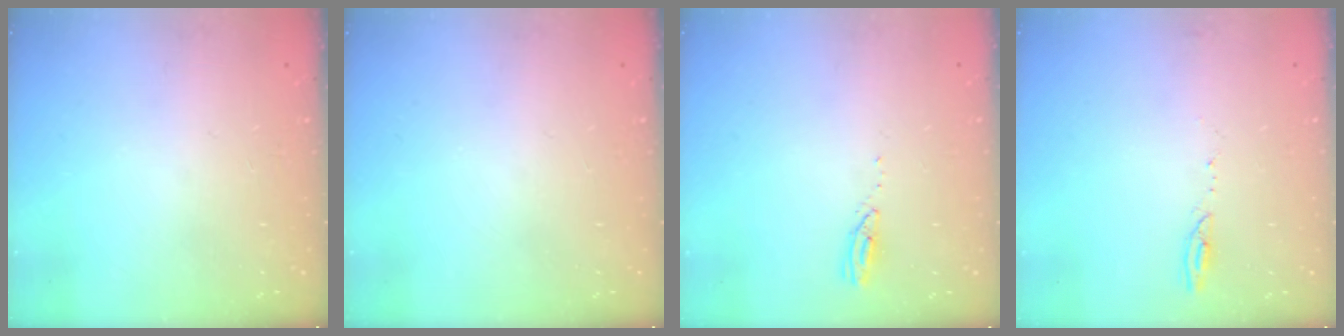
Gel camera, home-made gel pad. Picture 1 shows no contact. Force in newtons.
{"total": 0.0}
{"total": 2.8, "press": 2.8, "slide": 0.4}
{"total": 3.8, "press": 3.8, "slide": 0.4}